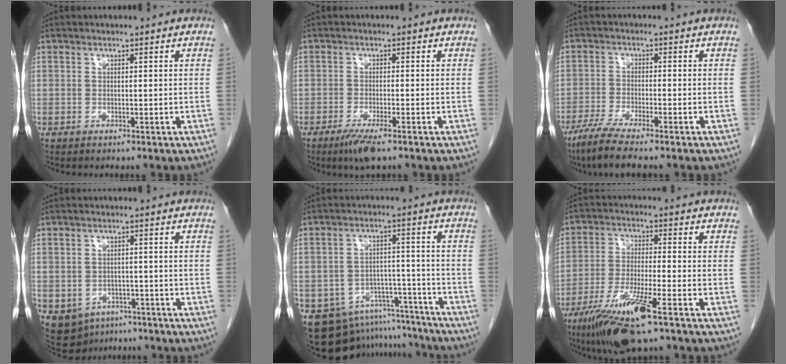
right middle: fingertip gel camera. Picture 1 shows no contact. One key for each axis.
{"total": 4.2, "fx": -2.7, "fy": 0.5, "fz": 3.1, "tx": -0.062, "ty": -0.011, "tz": -0.047}
{"total": 6.6, "fx": -5.0, "fy": 0.3, "fz": 4.3, "tx": -0.083, "ty": -0.015, "tz": -0.087}
{"total": 8.8, "fx": -4.8, "fy": 6.9, "fz": 2.7, "tx": -0.063, "ty": 0.002, "tz": -0.058}
{"total": 13.5, "fx": -11.8, "fy": 6.1, "fz": 2.3, "tx": -0.036, "ty": 0.049, "tz": -0.156}
{"total": 11.9, "fx": -7.0, "fy": 1.1, "fz": 9.6, "tx": -0.188, "ty": -0.028, "tz": -0.124}